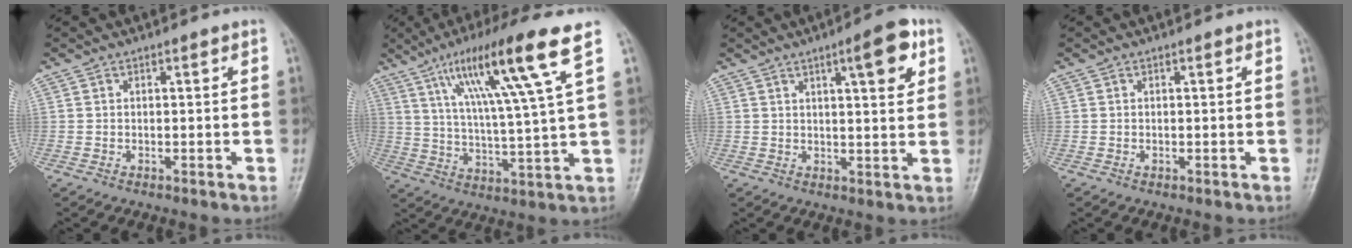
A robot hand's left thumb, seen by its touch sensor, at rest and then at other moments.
{"total": 16.8, "force": [8.3, 0.8, 14.6], "torque": [-0.257, -0.019, 0.143]}
{"total": 8.5, "force": [3.9, 2.2, 7.2], "torque": [-0.087, -0.014, 0.051]}
{"total": 0.6, "force": [0.1, 0.3, 0.5], "torque": [-0.007, 0.003, 0.004]}